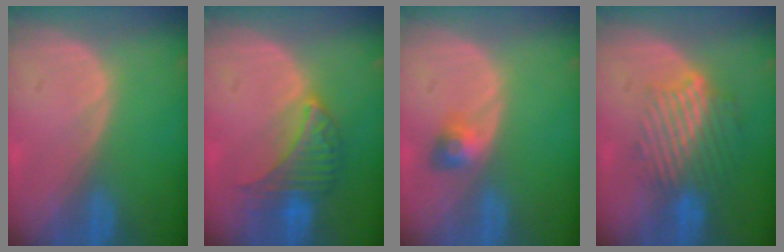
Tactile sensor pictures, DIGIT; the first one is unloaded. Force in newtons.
{"total": 6.5, "press": 6.5, "slide": 0.6}
{"total": 3.0, "press": 2.6, "slide": 1.3}
{"total": 9.7, "press": 8.1, "slide": 5.3}